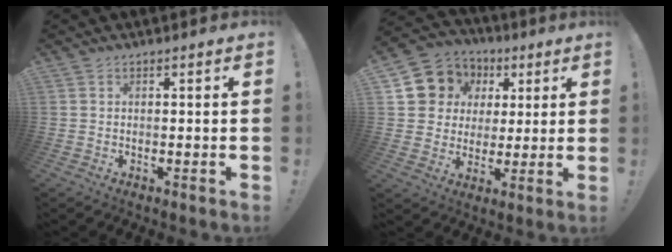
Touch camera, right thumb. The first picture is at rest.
{"total": 10.2, "force": [3.4, 9.4, 2.3], "torque": [-0.030, -0.026, 0.076]}